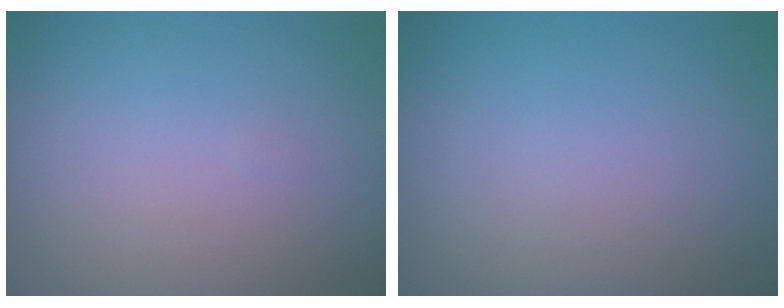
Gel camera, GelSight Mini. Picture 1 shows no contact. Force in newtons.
{"total": 0.0}